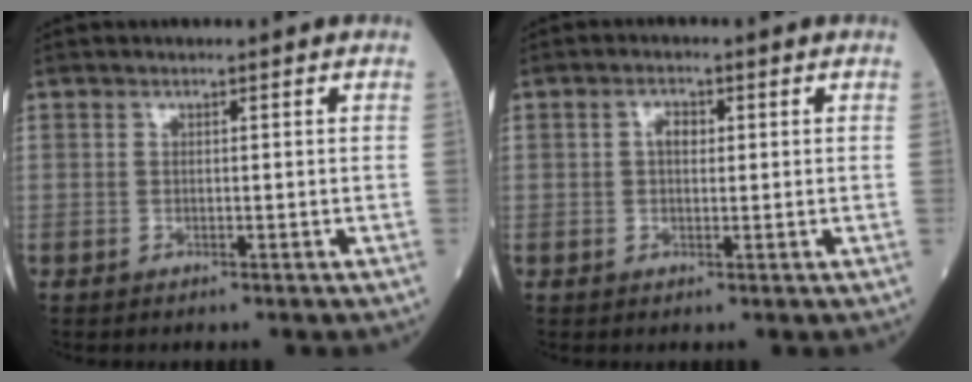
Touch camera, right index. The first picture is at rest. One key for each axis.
{"total": 2.2, "fx": 0.4, "fy": 1.3, "fz": 1.8, "tx": -0.033, "ty": 0.006, "tz": 0.006}